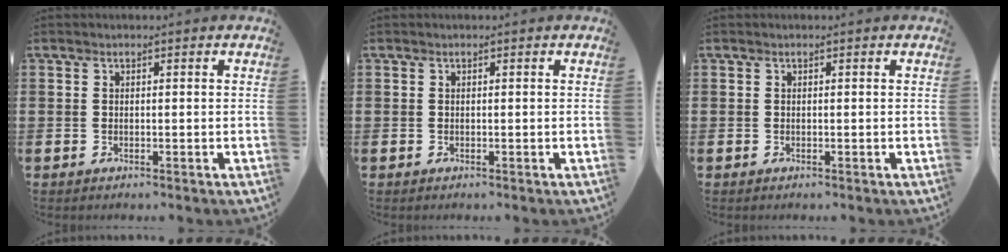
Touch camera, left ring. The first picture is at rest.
{"total": 0.0}
{"total": 0.0}